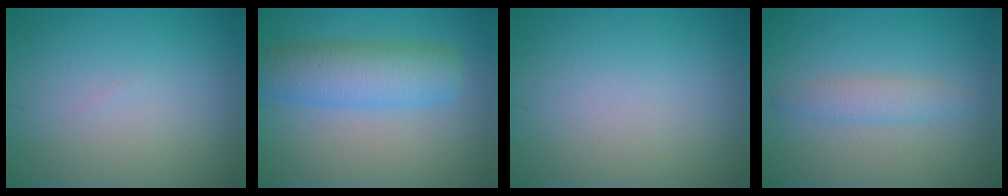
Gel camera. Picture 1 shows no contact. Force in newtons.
{"total": 5.6, "press": 5.6, "slide": 0.1}
{"total": 0.0}
{"total": 2.0, "press": 2.0, "slide": 0.1}